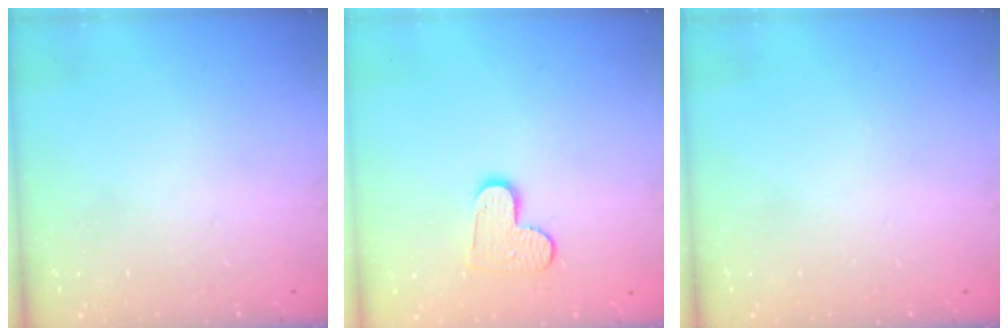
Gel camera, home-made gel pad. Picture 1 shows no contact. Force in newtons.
{"total": 9.2, "press": 9.2, "slide": 0.6}
{"total": 0.0}